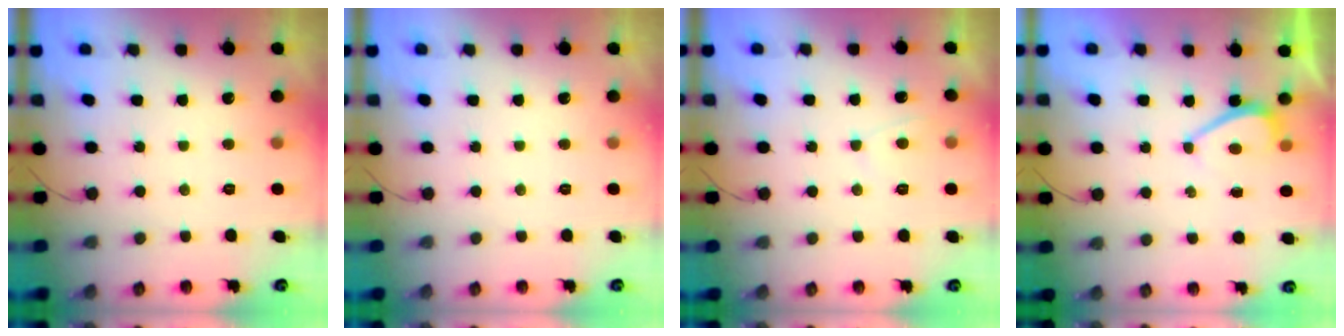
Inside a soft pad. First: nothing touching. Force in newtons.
{"total": 0.0}
{"total": 3.7, "press": 3.7, "slide": 0.5}
{"total": 2.8, "press": 2.8, "slide": 0.5}